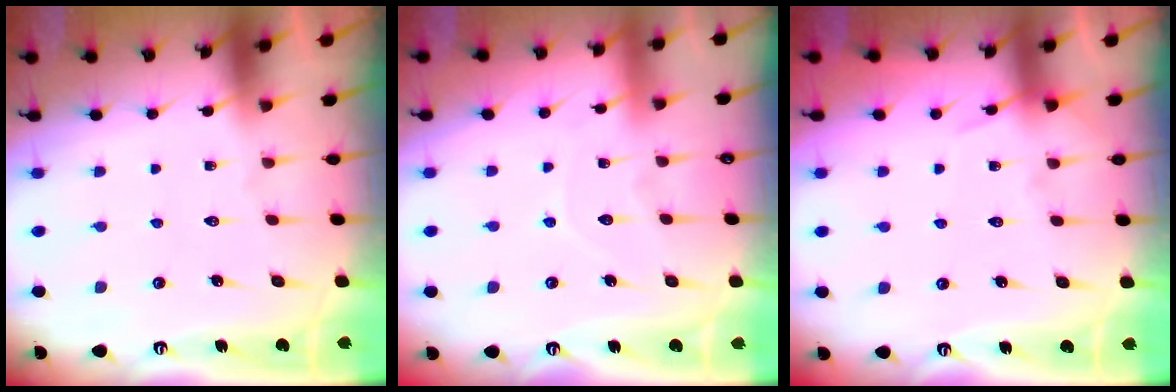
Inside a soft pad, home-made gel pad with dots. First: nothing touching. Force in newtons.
{"total": 6.2, "press": 6.2, "slide": 0.6}
{"total": 4.9, "press": 4.9, "slide": 0.6}